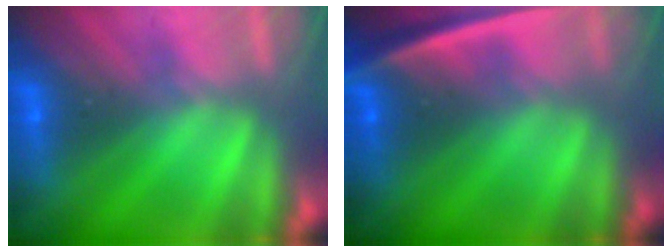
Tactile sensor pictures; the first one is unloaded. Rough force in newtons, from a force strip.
{"total": 2.3}